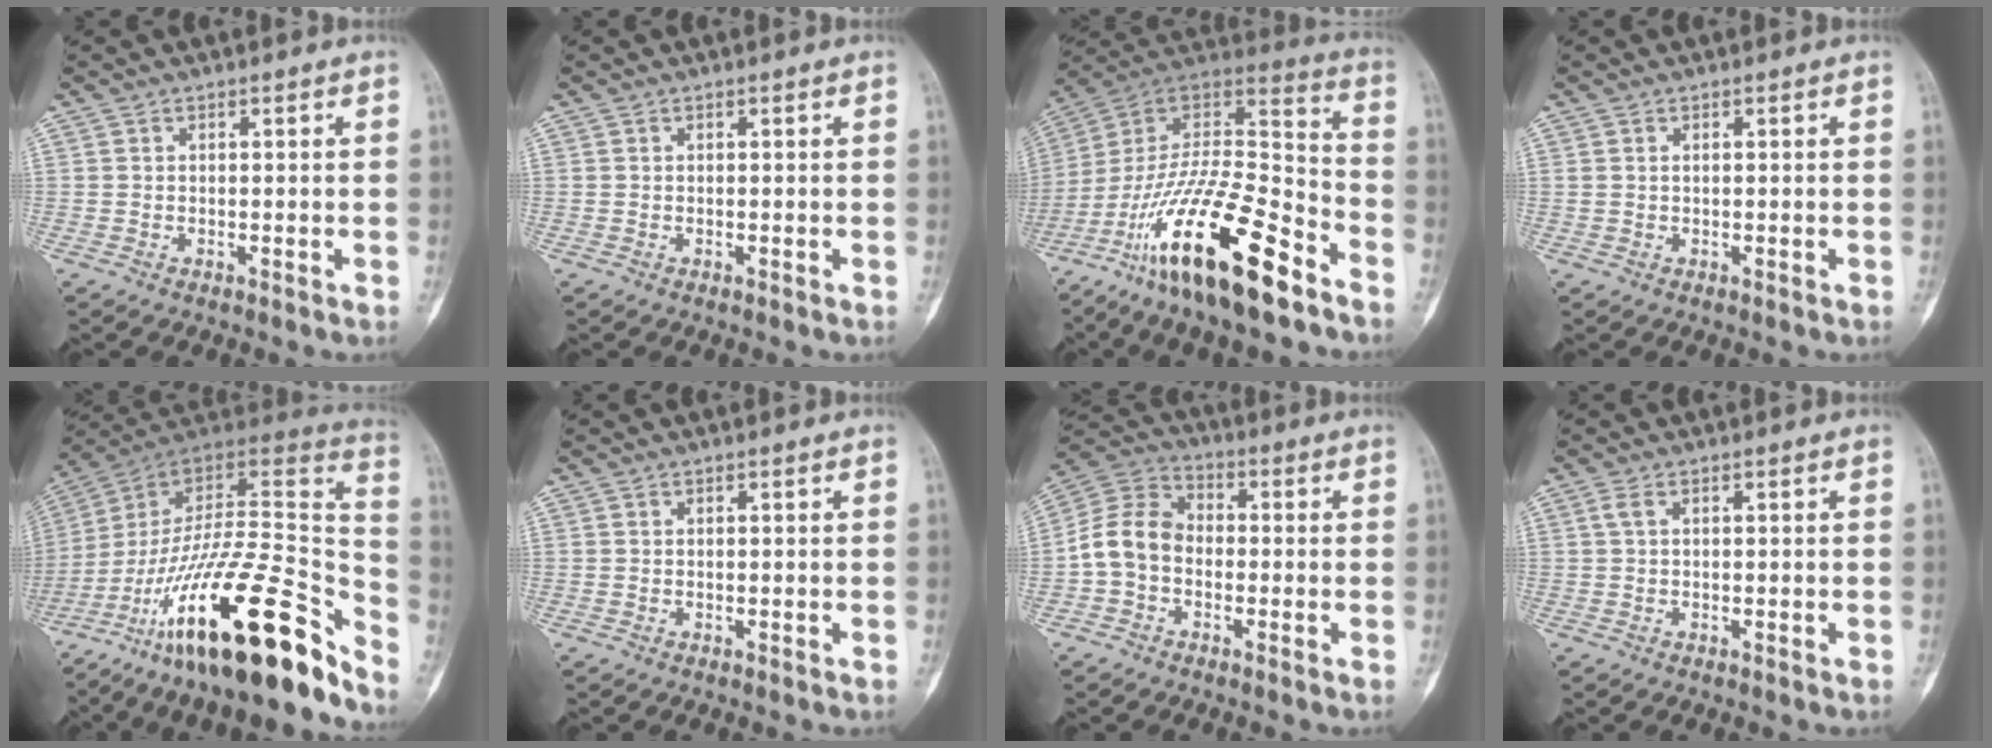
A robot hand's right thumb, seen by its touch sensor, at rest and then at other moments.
{"total": 0.0}
{"total": 25.9, "force": [-15.6, 7.2, 19.4], "torque": [-0.366, 0.069, -0.269]}
{"total": 0.7, "force": [0.2, 0.4, 0.6], "torque": [-0.019, 0.009, 0.008]}
{"total": 32.6, "force": [-20.9, 8.8, 23.4], "torque": [-0.313, 0.080, -0.338]}
{"total": 0.0}
{"total": 9.4, "force": [-1.8, 7.1, 5.8], "torque": [-0.103, 0.033, -0.050]}
{"total": 1.1, "force": [0.2, 0.4, 1.0], "torque": [-0.029, 0.003, 0.004]}